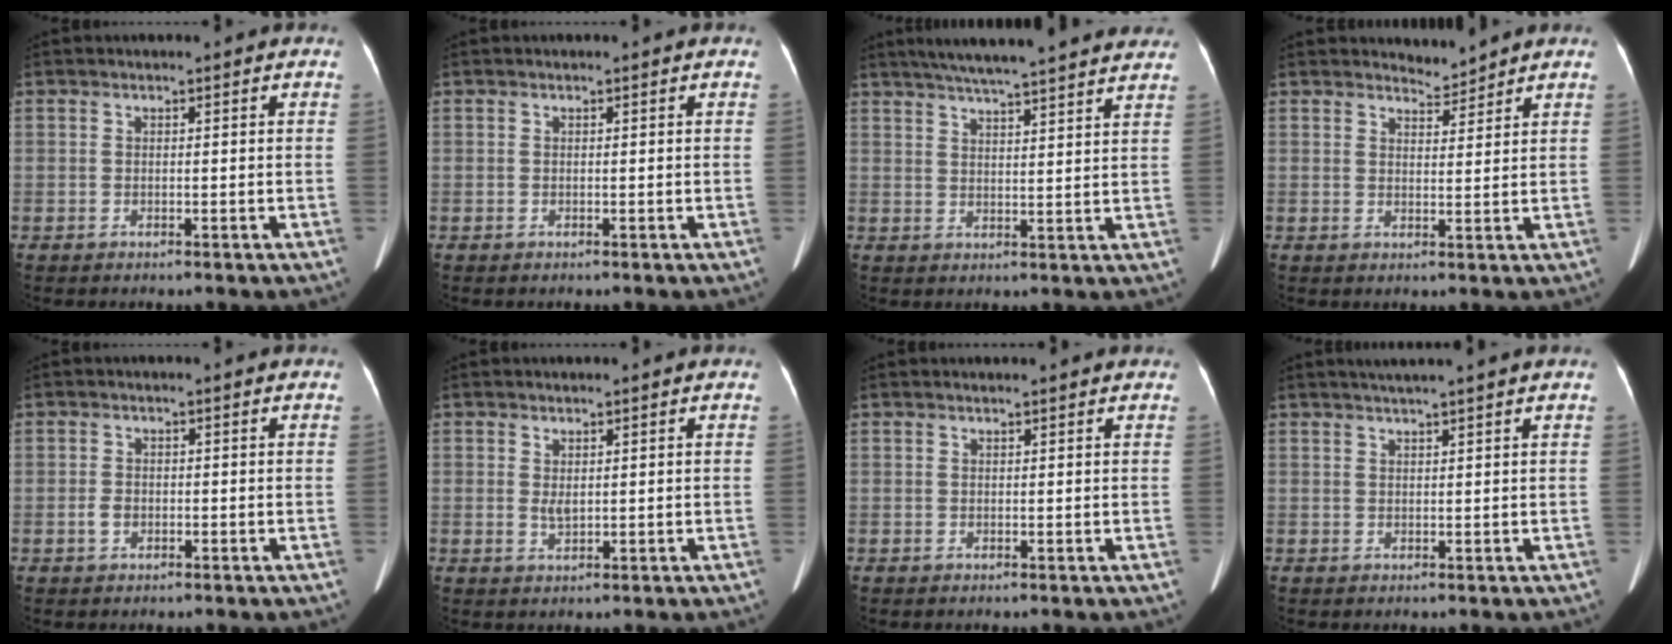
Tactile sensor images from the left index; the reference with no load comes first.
{"total": 0.0}
{"total": 18.9, "force": [16.7, 1.0, 8.9], "torque": [-0.138, 0.024, 0.215]}
{"total": 2.5, "force": [2.5, 0.2, -0.4], "torque": [0.000, -0.005, 0.042]}
{"total": 1.6, "force": [-0.8, 1.1, 0.9], "torque": [-0.023, -0.003, -0.012]}
{"total": 1.5, "force": [0.6, 0.8, 1.1], "torque": [-0.023, -0.003, 0.018]}
{"total": 2.1, "force": [2.0, 0.2, 0.6], "torque": [-0.012, 0.014, 0.021]}
{"total": 4.4, "force": [3.6, -0.8, 2.4], "torque": [-0.033, 0.020, 0.052]}